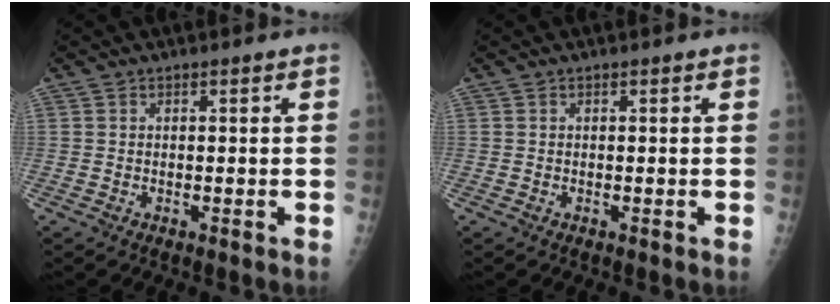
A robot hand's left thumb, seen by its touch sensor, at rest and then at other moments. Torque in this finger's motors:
{"motor_torque": [0.00, 0.00, -0.08, -0.08, 0.00]}